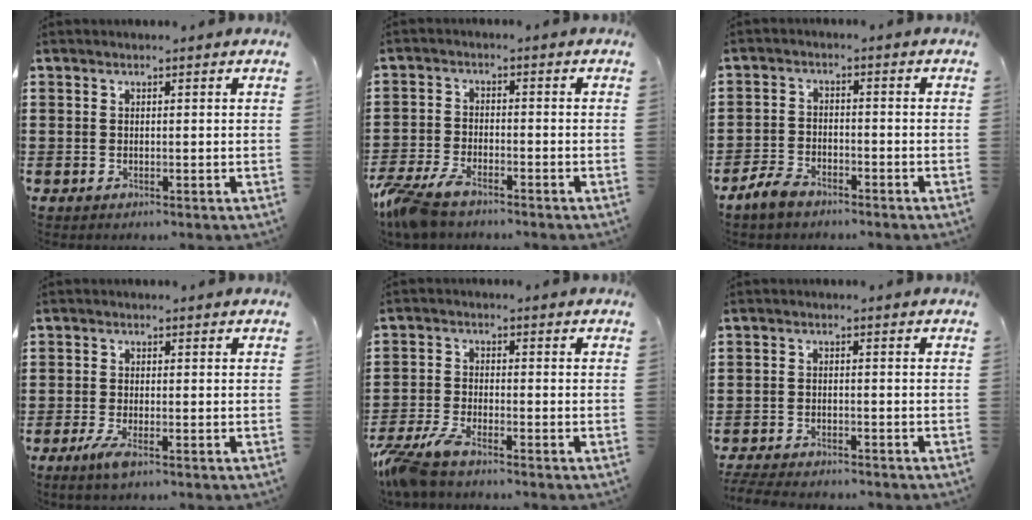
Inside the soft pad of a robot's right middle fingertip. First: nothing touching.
{"total": 5.1, "force": [-4.1, 1.5, 2.6], "torque": [-0.087, -0.010, -0.089]}
{"total": 3.7, "force": [-3.1, 1.4, 1.4], "torque": [-0.047, 0.004, -0.069]}
{"total": 2.7, "force": [-1.3, 0.6, 2.3], "torque": [-0.059, -0.010, -0.029]}
{"total": 5.2, "force": [-4.4, 0.8, 2.7], "torque": [-0.086, -0.015, -0.095]}
{"total": 3.0, "force": [-3.0, 0.3, 0.4], "torque": [-0.016, -0.002, -0.065]}